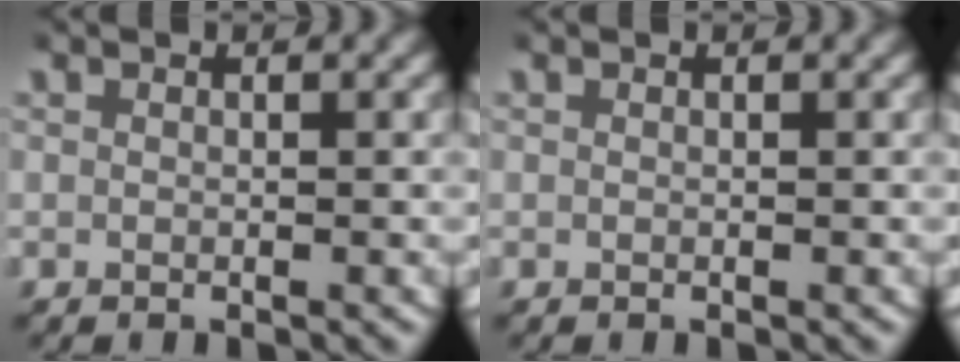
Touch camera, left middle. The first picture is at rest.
{"total": 0.0}